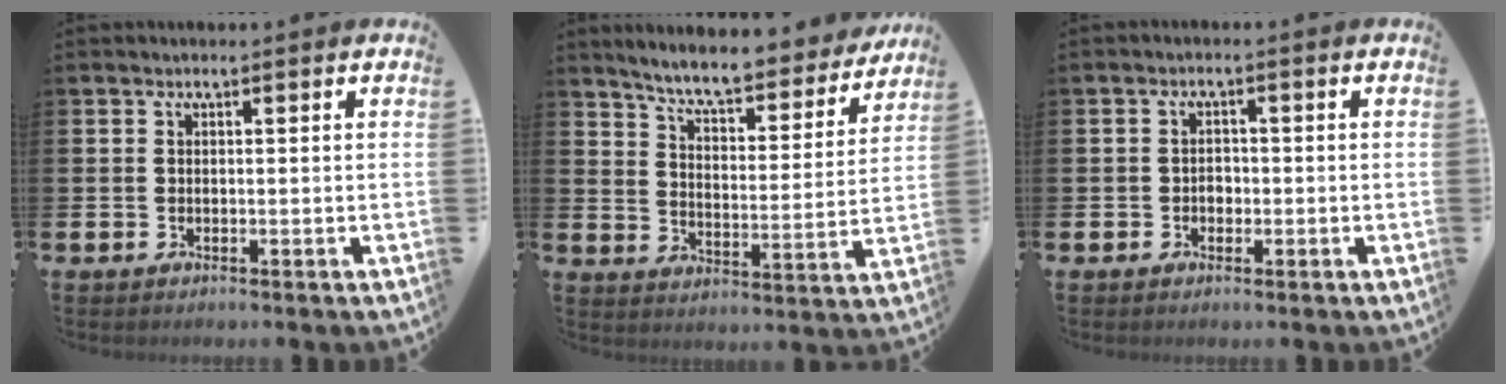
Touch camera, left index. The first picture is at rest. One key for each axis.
{"total": 7.3, "fx": 6.8, "fy": 0.9, "fz": 2.4, "tx": -0.075, "ty": -0.052, "tz": 0.114}
{"total": 1.6, "fx": -0.4, "fy": 1.3, "fz": 0.7, "tx": -0.007, "ty": 0.002, "tz": -0.012}